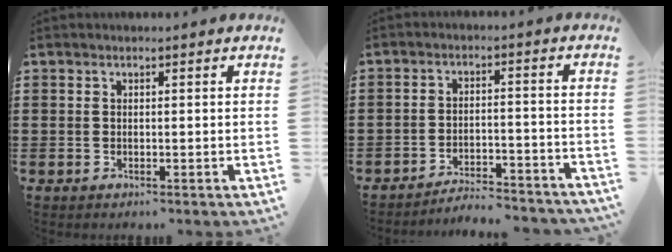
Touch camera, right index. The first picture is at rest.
{"total": 4.4, "force": [-4.3, 0.1, 0.8], "torque": [-0.019, 0.001, -0.088]}